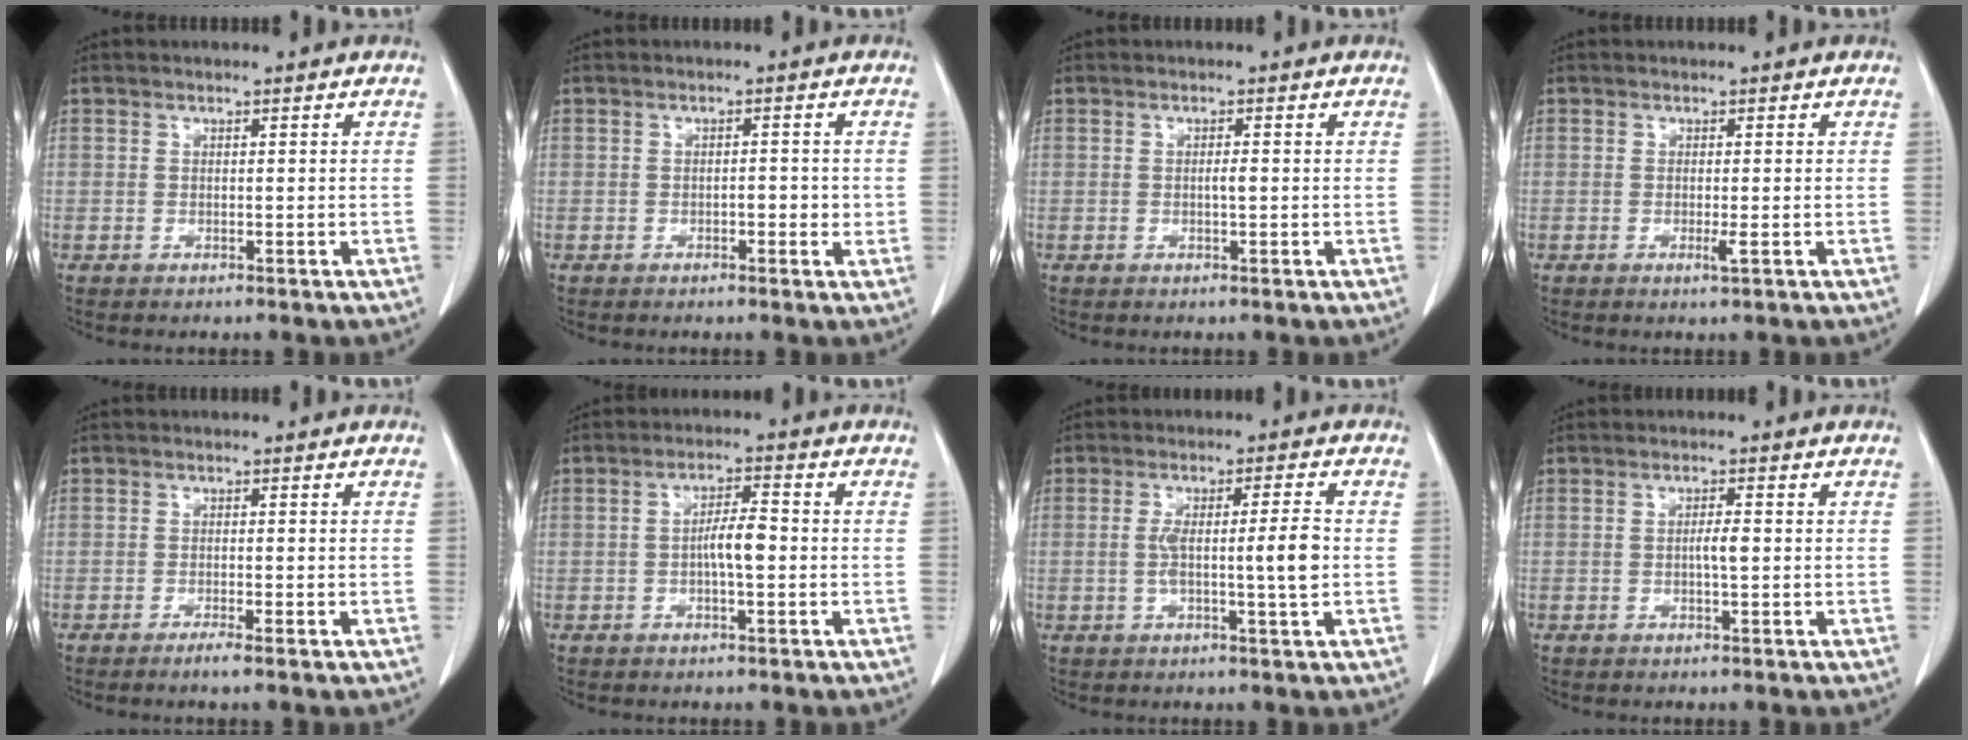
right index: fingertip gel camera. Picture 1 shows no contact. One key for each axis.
{"total": 2.1, "fx": -0.4, "fy": 1.0, "fz": 1.8, "tx": -0.024, "ty": 0.003, "tz": -0.005}
{"total": 1.0, "fx": -0.1, "fy": 0.1, "fz": 1.0, "tx": -0.019, "ty": 0.000, "tz": -0.002}
{"total": 1.2, "fx": -0.4, "fy": -0.1, "fz": 1.1, "tx": -0.017, "ty": -0.005, "tz": -0.007}
{"total": 1.7, "fx": -1.1, "fy": -0.2, "fz": 1.3, "tx": -0.022, "ty": -0.002, "tz": -0.020}
{"total": 4.3, "fx": -0.6, "fy": 0.8, "fz": 4.2, "tx": -0.078, "ty": 0.008, "tz": -0.011}
{"total": 6.6, "fx": -0.5, "fy": -0.1, "fz": 6.6, "tx": -0.115, "ty": 0.004, "tz": -0.007}
{"total": 1.9, "fx": -0.2, "fy": 0.2, "fz": 1.9, "tx": -0.036, "ty": 0.001, "tz": -0.003}